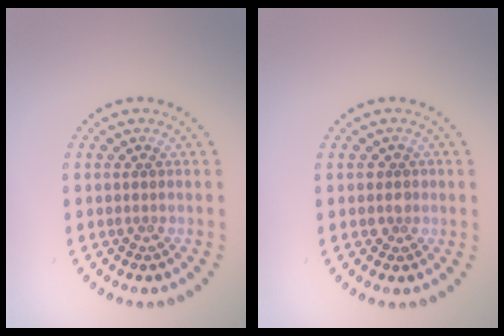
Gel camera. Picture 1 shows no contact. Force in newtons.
{"total": 1.3, "press": 1.1, "slide": 0.8}